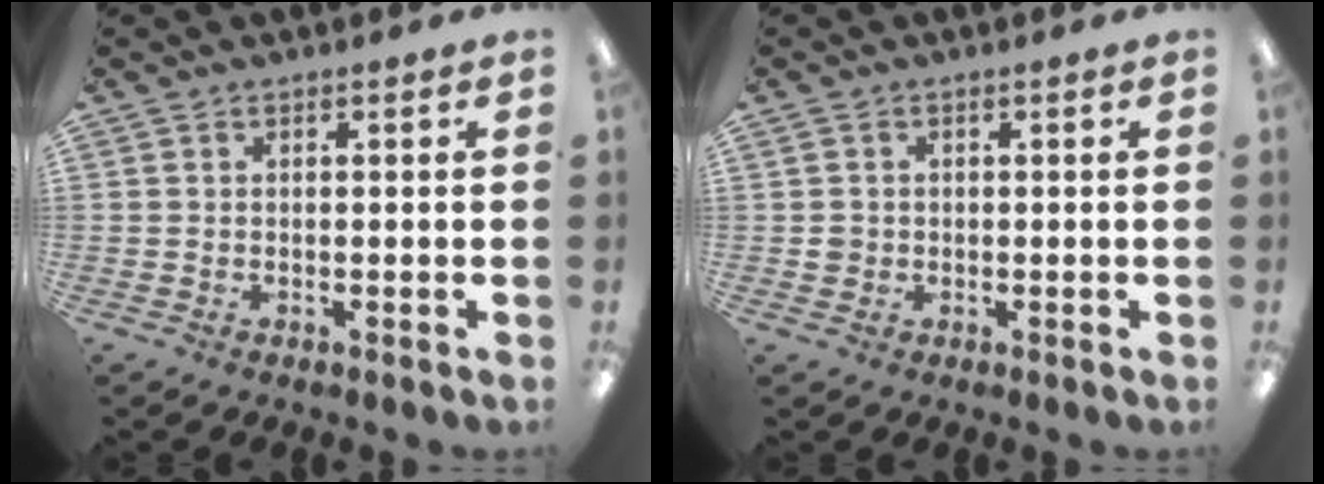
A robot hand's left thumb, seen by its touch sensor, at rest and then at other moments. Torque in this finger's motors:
{"motor_torque": [-0.07, 0.11, 0.34, -0.23, -0.02]}